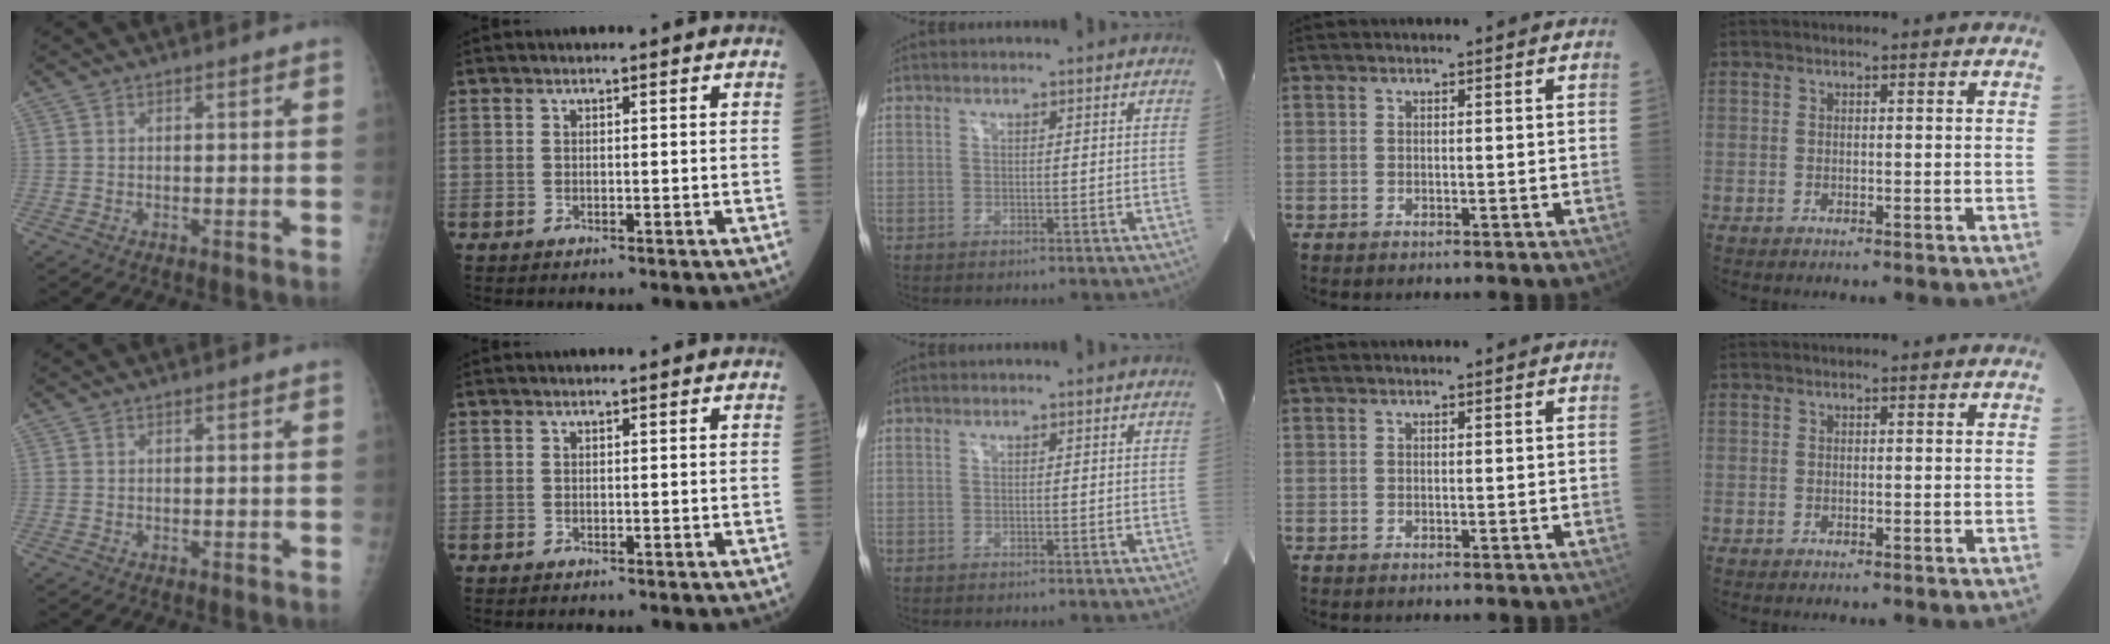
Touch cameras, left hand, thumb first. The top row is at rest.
{}